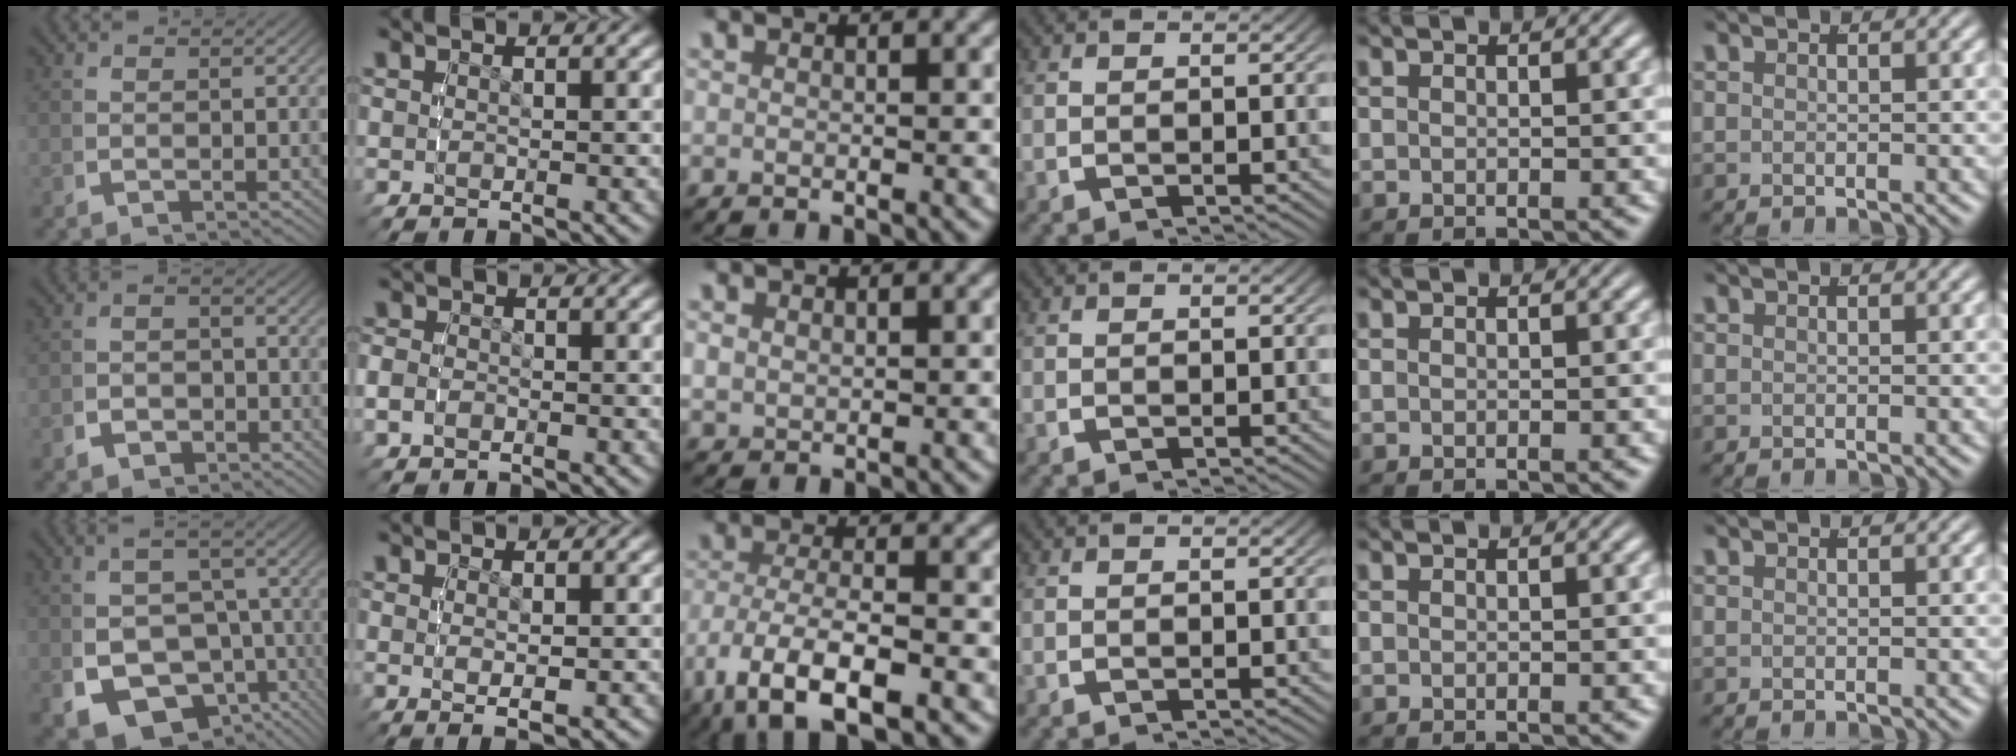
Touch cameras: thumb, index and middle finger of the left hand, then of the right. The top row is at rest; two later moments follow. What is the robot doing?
{"motion": "lift_and_place", "object": "cloth"}